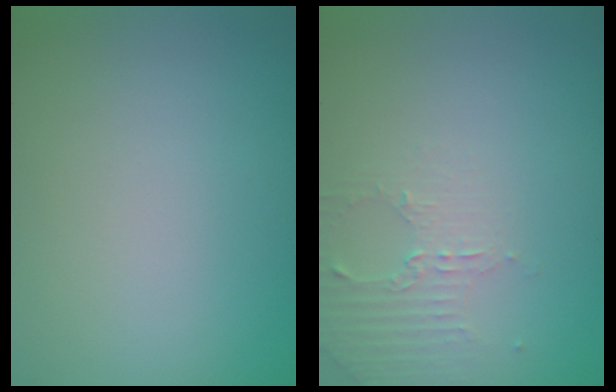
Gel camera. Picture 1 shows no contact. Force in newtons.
{"total": 2.2, "press": 2.1, "slide": 0.6}